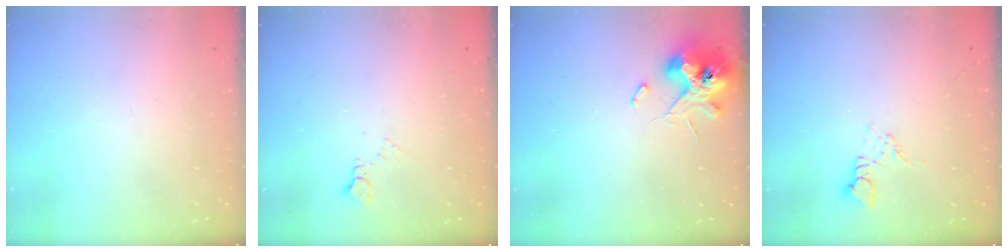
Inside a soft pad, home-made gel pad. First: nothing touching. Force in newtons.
{"total": 4.4, "press": 4.3, "slide": 0.7}
{"total": 12.1, "press": 11.9, "slide": 1.8}
{"total": 3.6, "press": 3.5, "slide": 0.5}